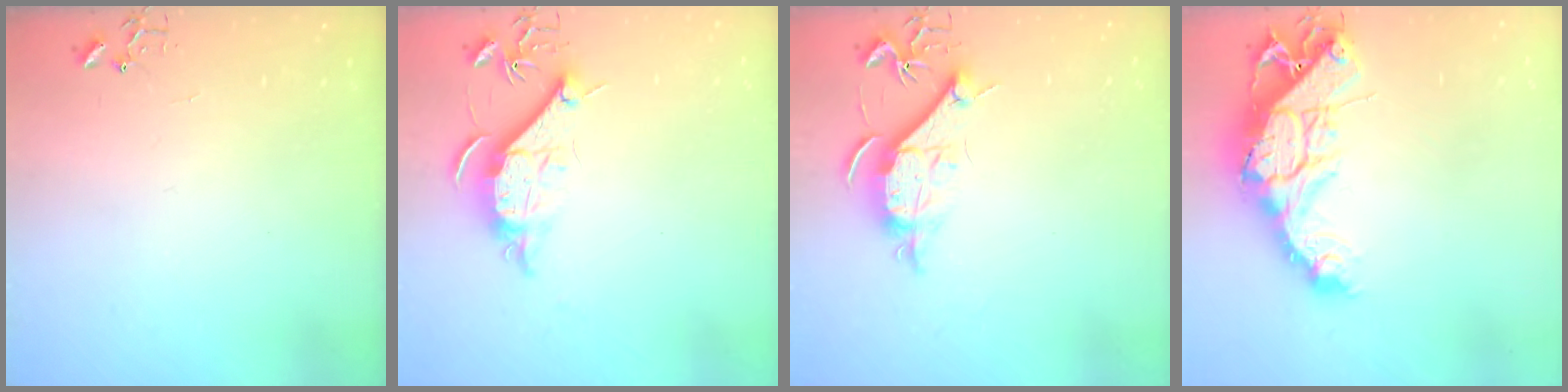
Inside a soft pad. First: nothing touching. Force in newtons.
{"total": 12.0, "press": 12.0, "slide": 0.6}
{"total": 10.6, "press": 10.6, "slide": 0.8}
{"total": 18.5, "press": 18.4, "slide": 2.0}